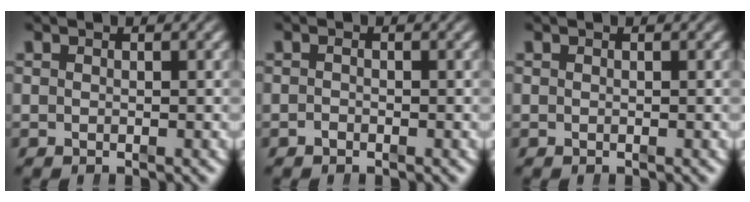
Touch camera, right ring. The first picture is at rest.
{"total": 0.7, "force": [-0.6, -0.2, 0.3], "torque": [-0.003, -0.004, -0.009]}
{"total": 0.0}